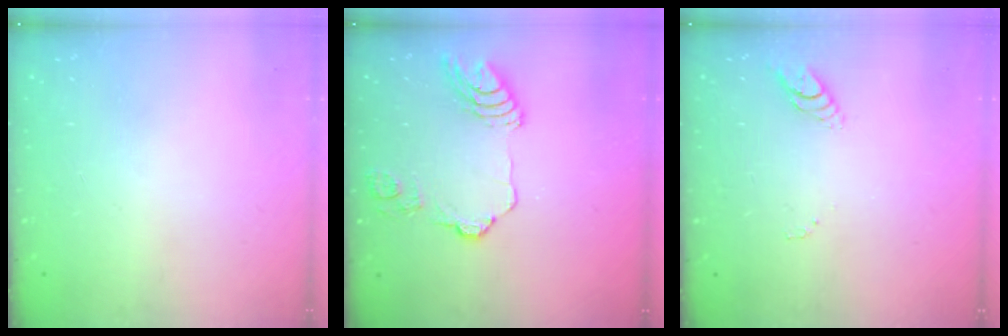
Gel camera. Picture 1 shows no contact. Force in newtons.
{"total": 11.5, "press": 11.4, "slide": 1.4}
{"total": 4.8, "press": 4.8, "slide": 0.5}